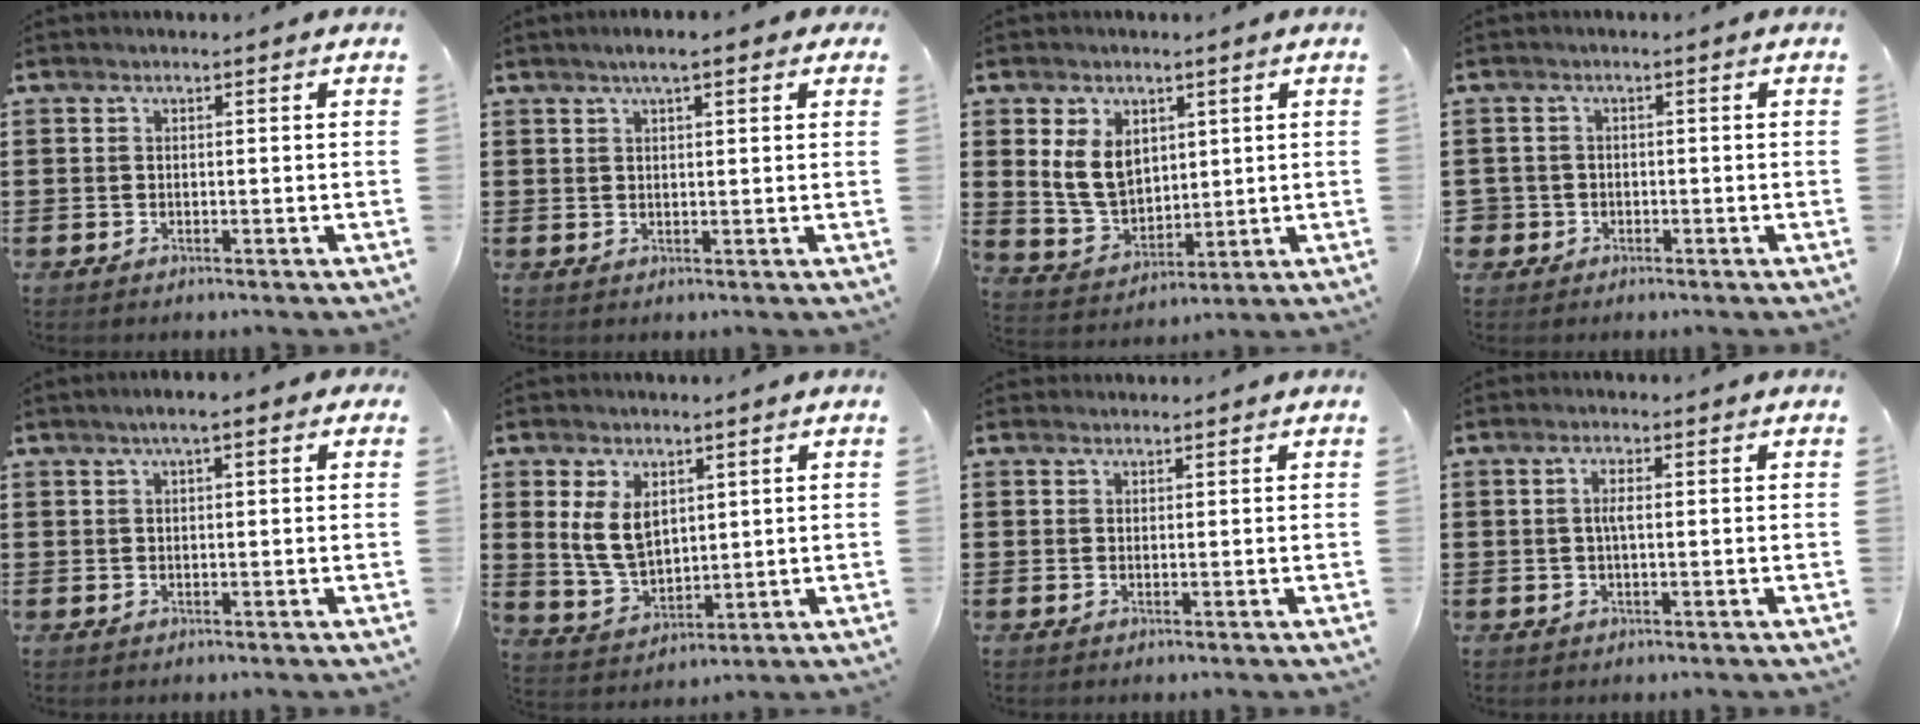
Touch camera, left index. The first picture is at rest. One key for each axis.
{"total": 3.4, "fx": 1.9, "fy": 0.6, "fz": 2.7, "tx": -0.057, "ty": 0.005, "tz": 0.032}
{"total": 7.5, "fx": 2.6, "fy": 5.5, "fz": 4.4, "tx": -0.117, "ty": 0.013, "tz": 0.048}
{"total": 1.8, "fx": -0.8, "fy": 1.6, "fz": 0.1, "tx": -0.010, "ty": 0.001, "tz": -0.021}
{"total": 2.3, "fx": 0.8, "fy": 0.4, "fz": 2.2, "tx": -0.042, "ty": 0.004, "tz": 0.012}
{"total": 7.0, "fx": 2.3, "fy": 4.6, "fz": 4.8, "tx": -0.118, "ty": 0.007, "tz": 0.042}
{"total": 0.8, "fx": 0.8, "fy": 0.3, "fz": 0.0, "tx": -0.003, "ty": -0.001, "tz": 0.016}
{"total": 2.3, "fx": 0.2, "fy": 0.5, "fz": 2.3, "tx": -0.045, "ty": -0.001, "tz": 0.001}